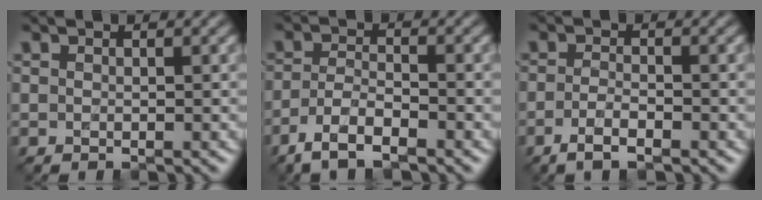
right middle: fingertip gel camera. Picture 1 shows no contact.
{"total": 4.5, "force": [-3.3, 1.3, 2.8], "torque": [-0.058, -0.005, -0.067]}
{"total": 2.5, "force": [-1.4, 0.7, 2.0], "torque": [-0.042, -0.001, -0.029]}